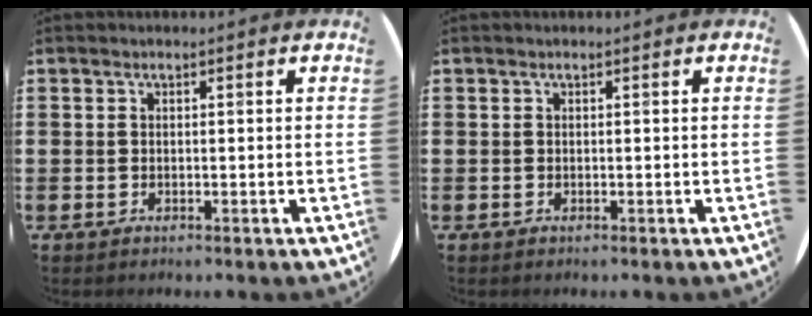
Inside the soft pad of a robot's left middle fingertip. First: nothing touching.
{"total": 0.0}